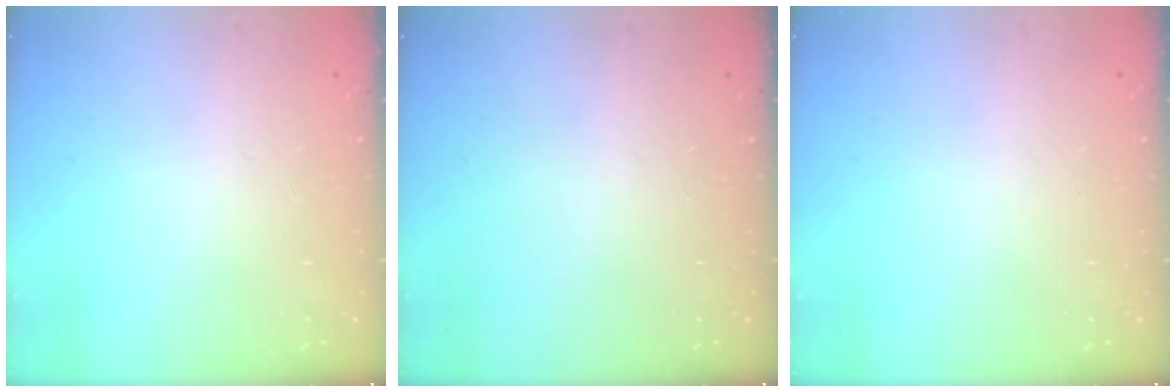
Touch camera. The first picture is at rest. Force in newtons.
{"total": 0.0}
{"total": 0.0}